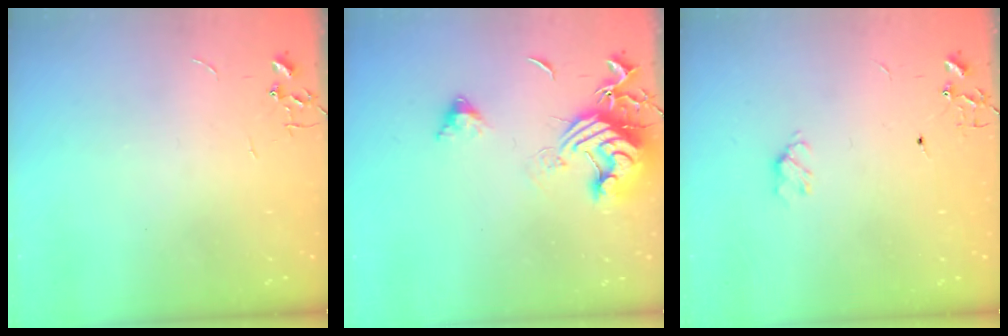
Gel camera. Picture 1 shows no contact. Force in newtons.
{"total": 13.8, "press": 13.7, "slide": 1.8}
{"total": 4.7, "press": 4.7, "slide": 0.6}